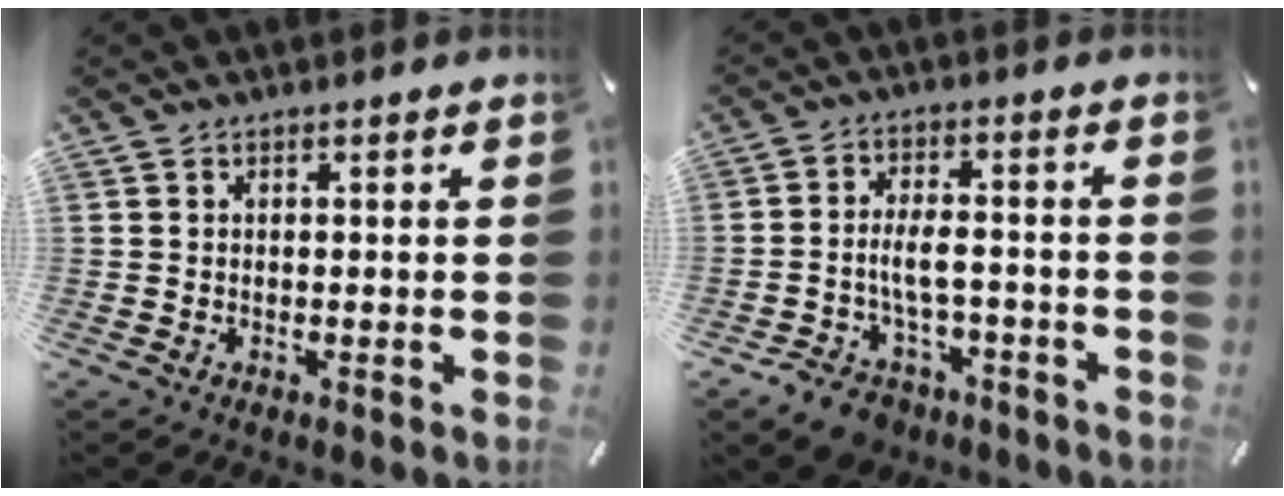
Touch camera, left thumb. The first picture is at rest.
{"total": 8.3, "force": [-3.4, 5.2, 5.4], "torque": [-0.107, 0.023, -0.057]}